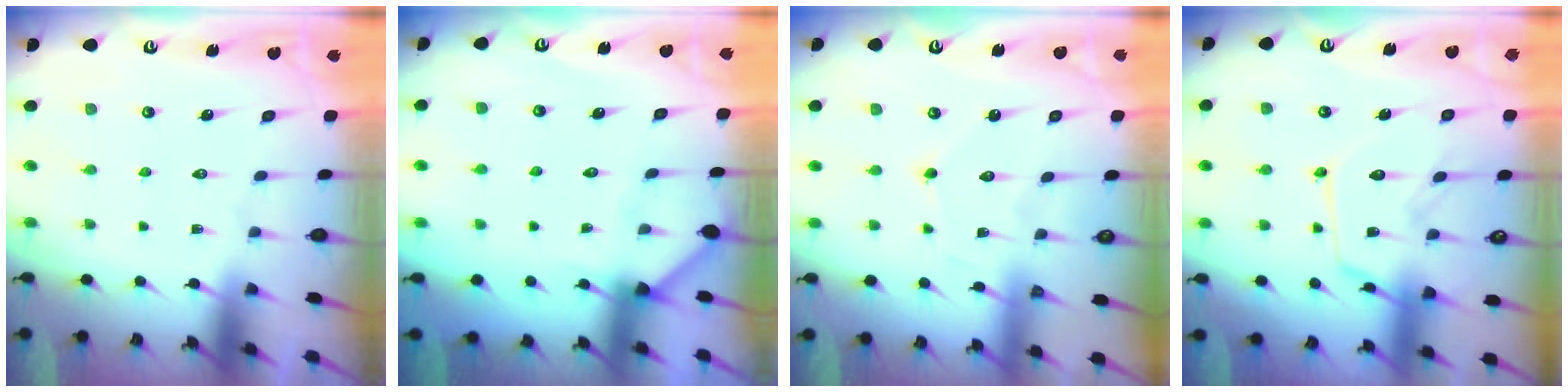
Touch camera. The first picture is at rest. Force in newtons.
{"total": 3.0, "press": 3.0, "slide": 0.1}
{"total": 4.3, "press": 4.2, "slide": 0.2}
{"total": 13.8, "press": 13.8, "slide": 1.2}